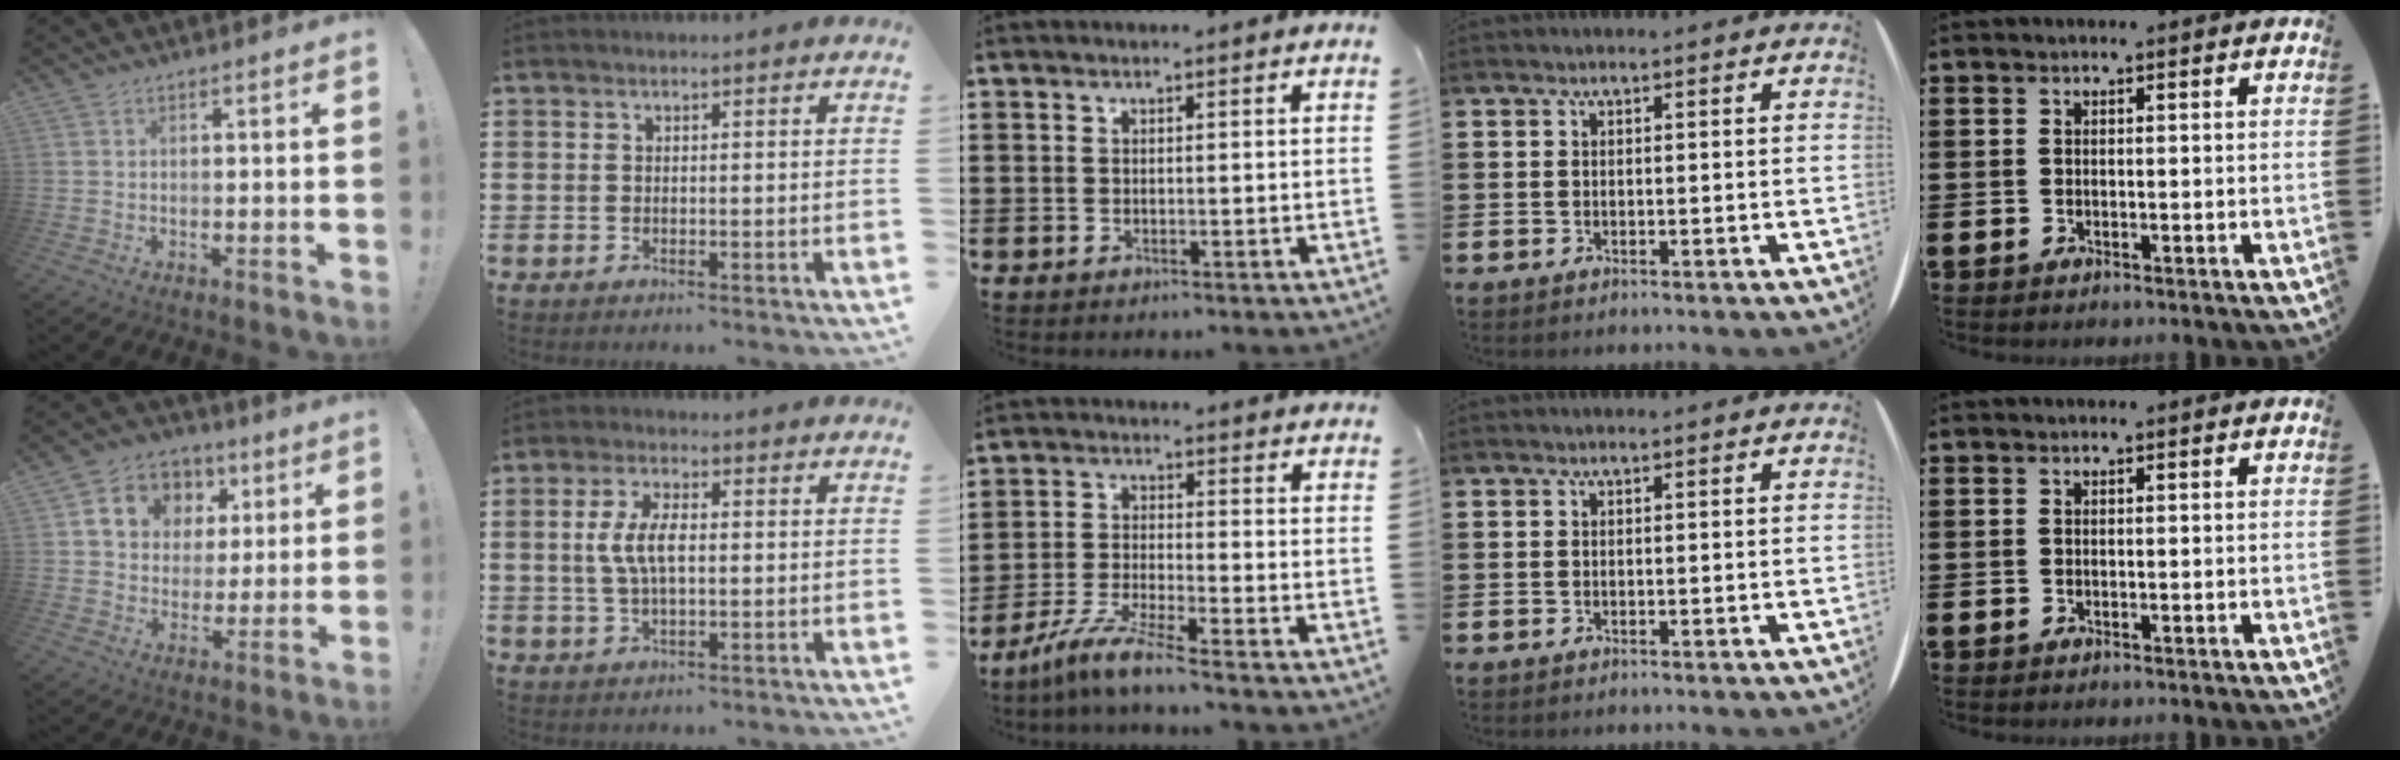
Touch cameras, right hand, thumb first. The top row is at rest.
{"thumb": {"total": 11.3, "force": [4.1, 9.6, 4.2], "torque": [-0.063, -0.014, 0.083]}, "index": {"total": 5.9, "force": [0.3, 2.3, 5.4], "torque": [-0.126, 0.000, -0.004]}, "middle": {"total": 6.1, "force": [-5.3, -0.3, 3.1], "torque": [-0.077, -0.019, -0.104]}}